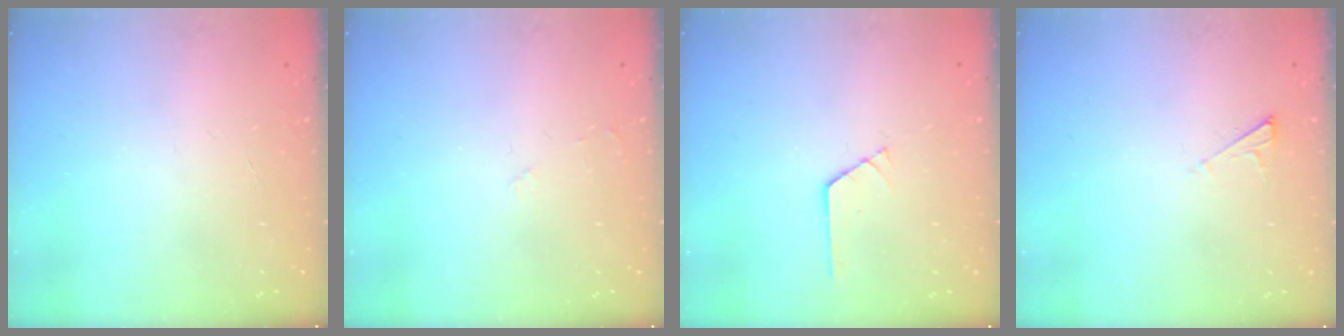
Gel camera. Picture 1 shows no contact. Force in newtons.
{"total": 2.5, "press": 2.5, "slide": 0.4}
{"total": 0.9, "press": 0.9, "slide": 0.1}
{"total": 2.5, "press": 2.4, "slide": 0.3}